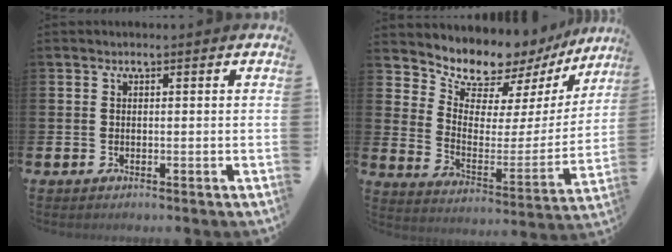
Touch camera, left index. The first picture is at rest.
{"total": 10.0, "force": [9.0, 3.8, 2.0], "torque": [-0.082, -0.070, 0.159]}